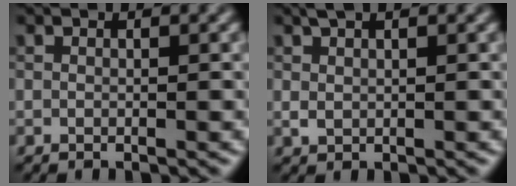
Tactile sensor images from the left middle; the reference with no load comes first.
{"total": 1.5, "force": [1.0, 0.8, 0.9], "torque": [-0.021, 0.003, 0.021]}